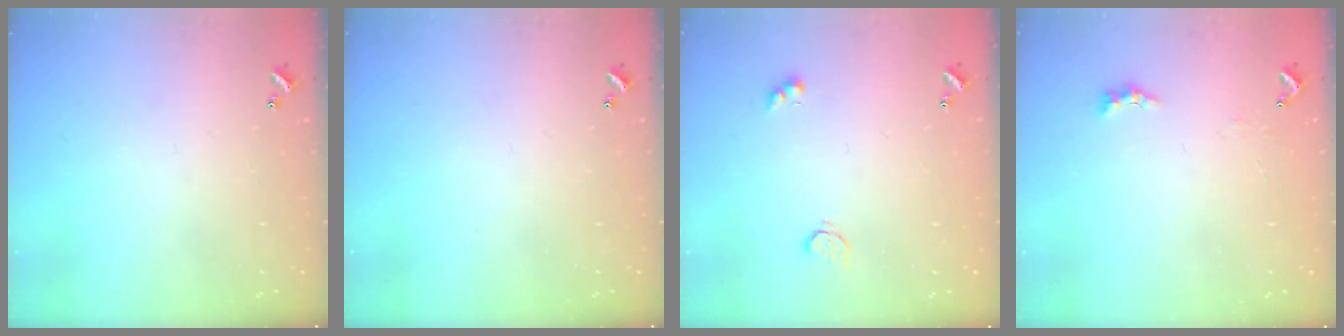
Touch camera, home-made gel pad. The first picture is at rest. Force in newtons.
{"total": 0.0}
{"total": 4.5, "press": 4.5, "slide": 0.8}
{"total": 2.0, "press": 1.9, "slide": 0.6}